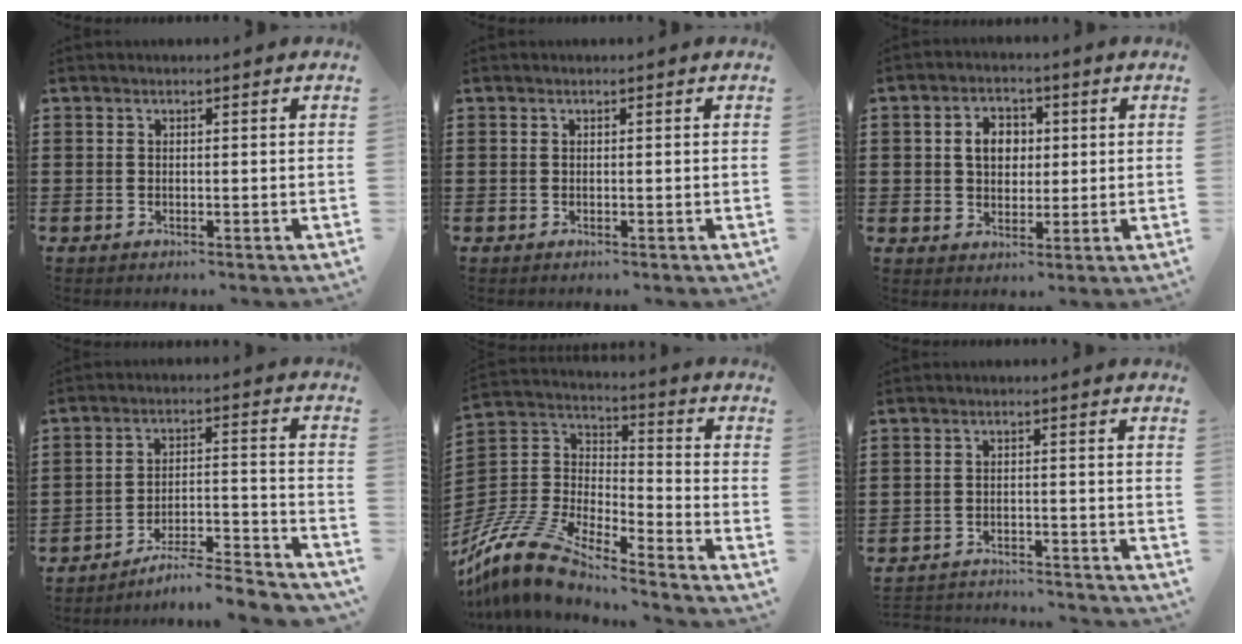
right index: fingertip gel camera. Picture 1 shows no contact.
{"total": 0.0}
{"total": 4.9, "force": [0.7, 3.8, 3.0], "torque": [-0.063, 0.012, 0.005]}
{"total": 5.8, "force": [-5.4, 0.1, 2.1], "torque": [-0.034, -0.006, -0.108]}
{"total": 11.2, "force": [-10.3, 2.3, 3.9], "torque": [-0.110, 0.008, -0.217]}
{"total": 3.0, "force": [-3.0, 0.2, 0.1], "torque": [-0.008, 0.001, -0.064]}